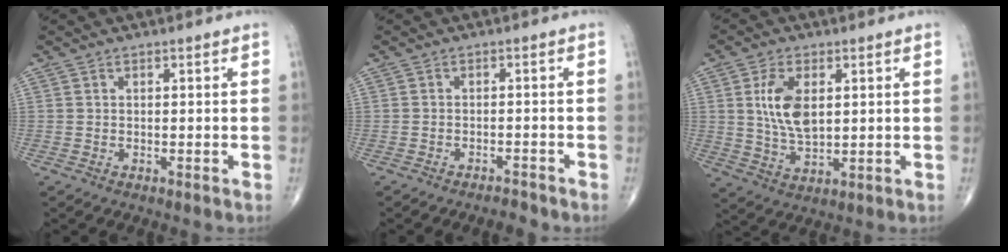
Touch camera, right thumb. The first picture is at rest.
{"total": 2.0, "force": [-1.9, 0.4, 0.5], "torque": [-0.016, 0.009, -0.028]}
{"total": 8.9, "force": [2.0, 4.8, 7.3], "torque": [-0.135, -0.011, 0.043]}